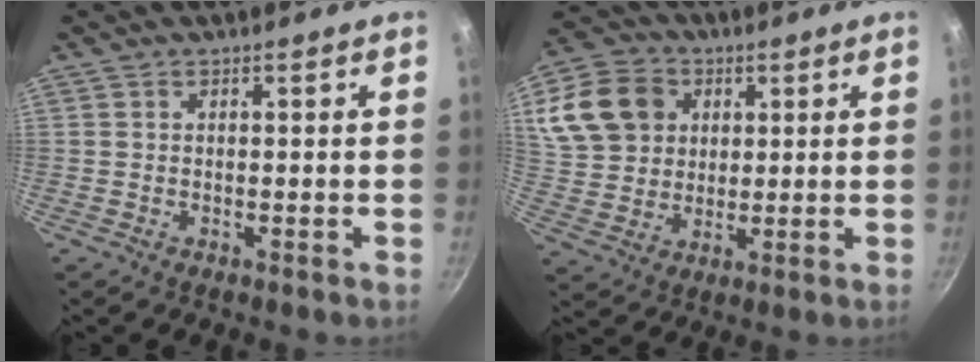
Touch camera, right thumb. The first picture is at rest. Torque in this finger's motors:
{"motor_torque": [-0.74, 1.29, -0.07, 0.26, 0.22]}